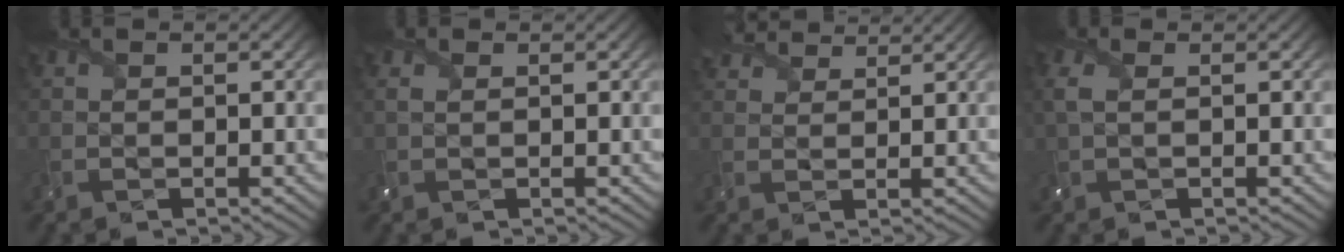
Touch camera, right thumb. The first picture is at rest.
{"total": 1.3, "force": [0.5, 0.8, 0.9], "torque": [-0.028, 0.001, 0.009]}
{"total": 3.9, "force": [3.5, 1.2, 1.2], "torque": [-0.033, 0.008, 0.066]}
{"total": 2.0, "force": [0.6, 0.9, 1.7], "torque": [-0.053, 0.005, 0.010]}